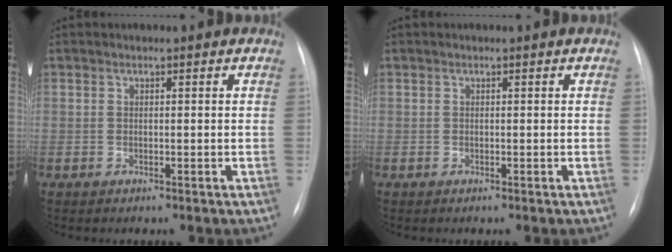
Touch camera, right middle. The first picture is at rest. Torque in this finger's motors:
{"motor_torque": [0.15, -0.06, 0.06, 0.00]}